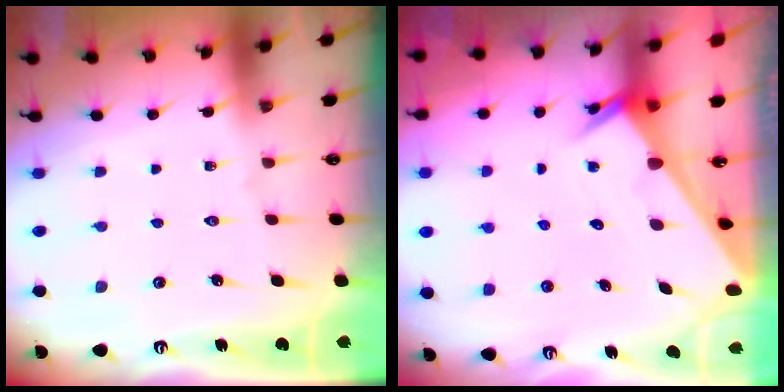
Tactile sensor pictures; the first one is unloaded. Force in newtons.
{"total": 2.0, "press": 2.0, "slide": 0.0}